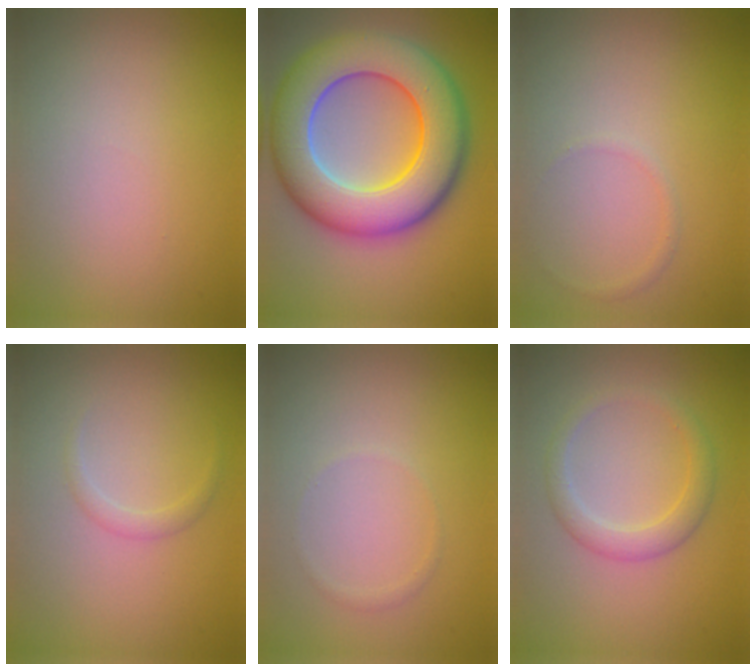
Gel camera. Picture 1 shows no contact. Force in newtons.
{"total": 12.3, "press": 12.3, "slide": 0.5}
{"total": 0.6, "press": 0.6, "slide": 0.0}
{"total": 1.0, "press": 1.0, "slide": 0.0}
{"total": 0.6, "press": 0.6, "slide": 0.1}
{"total": 2.4, "press": 2.4, "slide": 0.1}